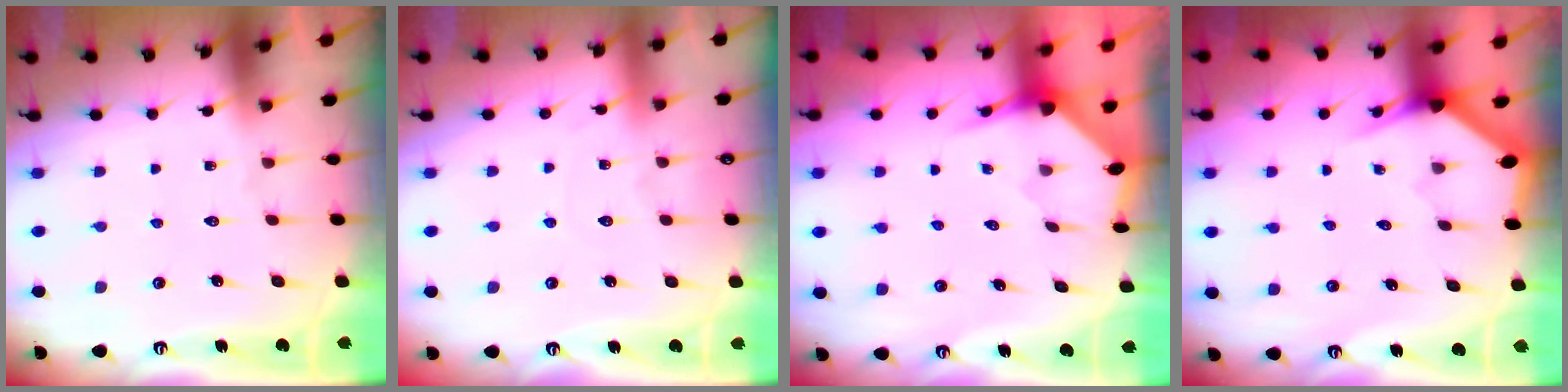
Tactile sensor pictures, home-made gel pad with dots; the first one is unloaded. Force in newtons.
{"total": 2.7, "press": 2.7, "slide": 0.3}
{"total": 3.2, "press": 3.2, "slide": 0.3}
{"total": 3.1, "press": 3.1, "slide": 0.2}